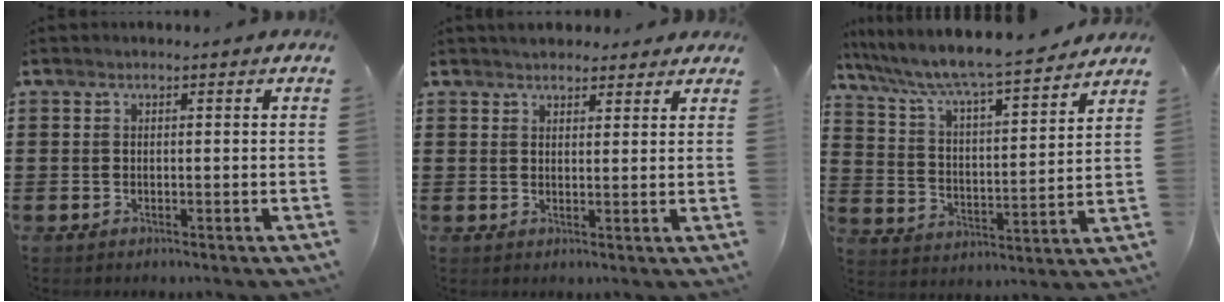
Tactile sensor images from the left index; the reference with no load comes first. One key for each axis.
{"total": 2.5, "fx": 2.3, "fy": 0.9, "fz": 0.2, "tx": -0.009, "ty": 0.003, "tz": 0.046}
{"total": 6.4, "fx": 5.9, "fy": -0.1, "fz": 2.5, "tx": -0.077, "ty": -0.045, "tz": 0.092}